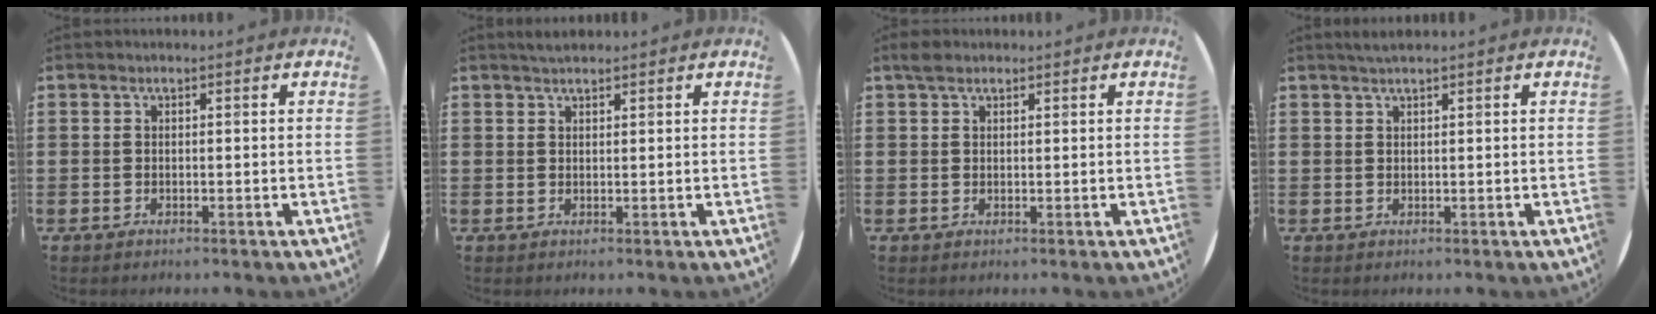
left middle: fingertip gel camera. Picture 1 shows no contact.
{"total": 1.4, "force": [1.3, 0.2, 0.5], "torque": [-0.010, 0.003, 0.024]}
{"total": 1.4, "force": [1.2, 0.7, 0.5], "torque": [-0.004, 0.002, 0.020]}
{"total": 1.2, "force": [1.0, -0.1, 0.7], "torque": [-0.013, 0.002, 0.018]}